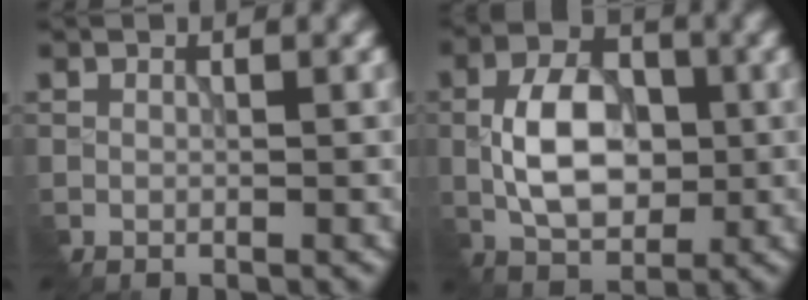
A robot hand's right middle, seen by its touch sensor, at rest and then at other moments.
{"total": 6.8, "force": [-0.9, 4.1, 5.3], "torque": [-0.103, 0.004, -0.021]}